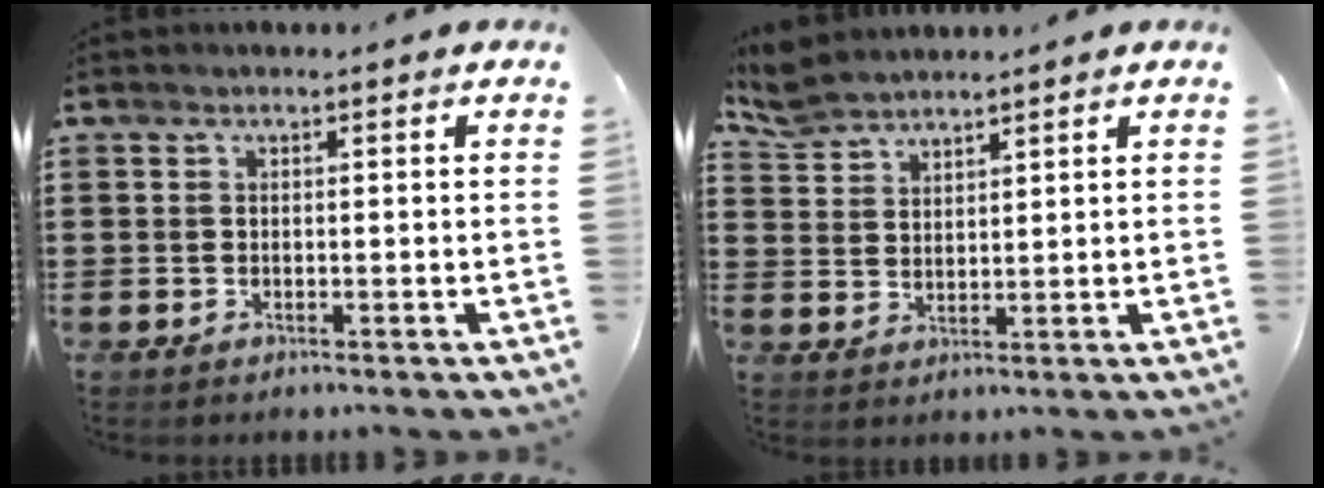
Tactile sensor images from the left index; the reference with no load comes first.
{"total": 4.5, "force": [4.2, 1.2, 1.0], "torque": [-0.034, -0.006, 0.080]}